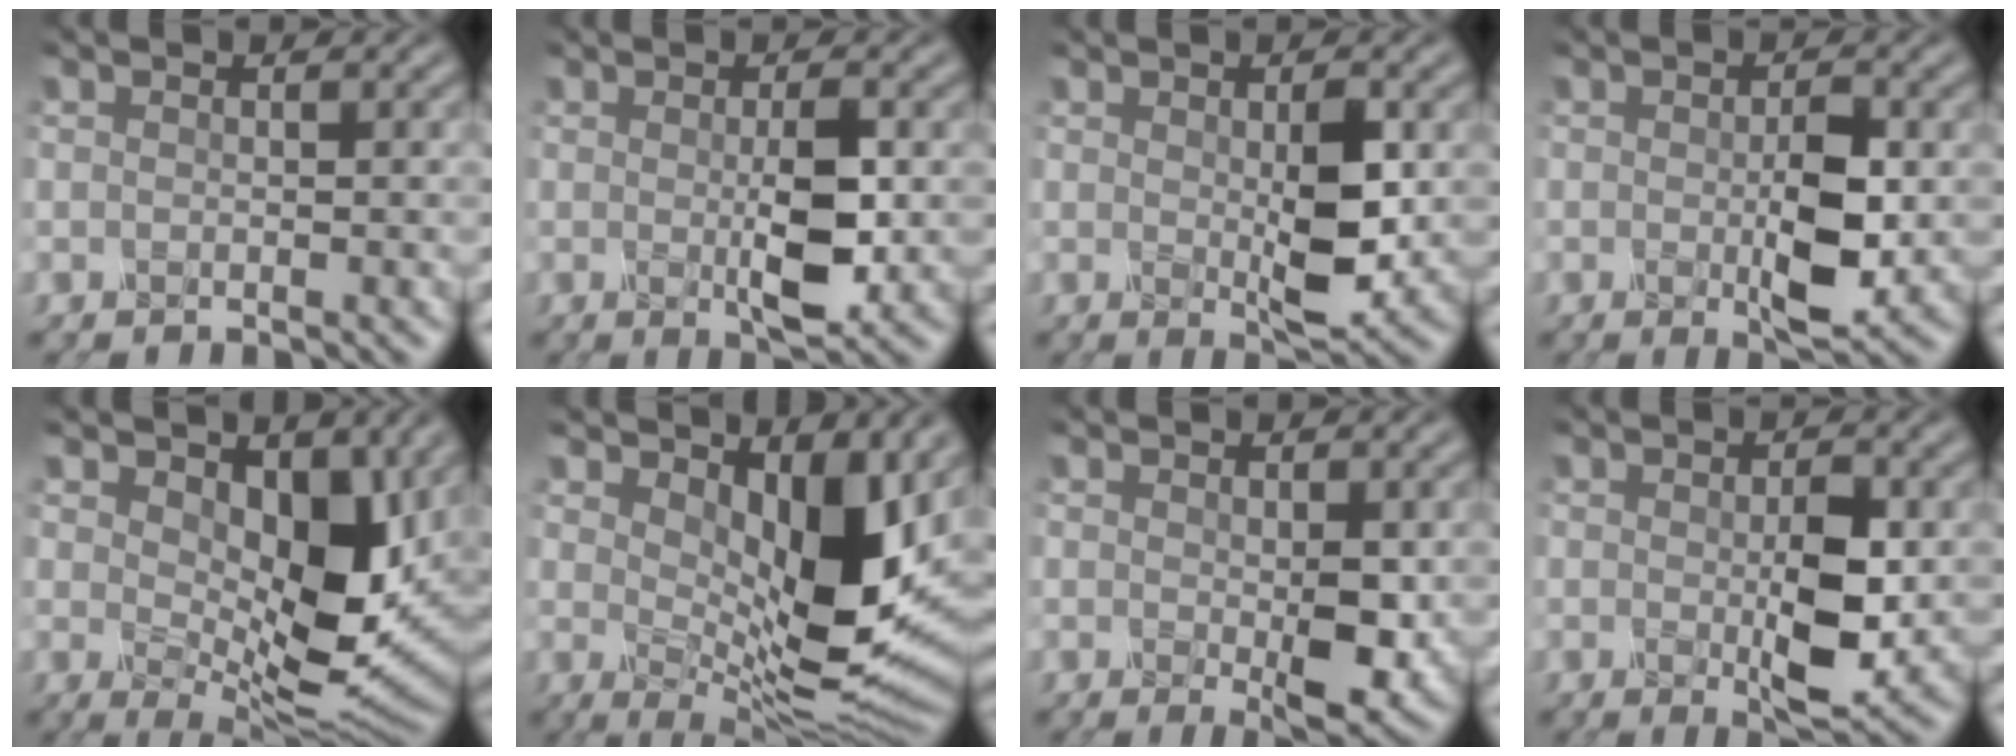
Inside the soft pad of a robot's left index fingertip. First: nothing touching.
{"total": 3.7, "force": [-0.2, 0.7, 3.6], "torque": [-0.085, -0.007, 0.004]}
{"total": 4.2, "force": [0.0, 1.2, 4.0], "torque": [-0.085, -0.010, 0.011]}
{"total": 4.3, "force": [-0.6, 1.2, 4.1], "torque": [-0.092, -0.009, -0.003]}
{"total": 8.9, "force": [1.7, 4.5, 7.4], "torque": [-0.134, -0.009, 0.038]}
{"total": 9.8, "force": [2.0, 4.3, 8.6], "torque": [-0.148, -0.018, 0.049]}
{"total": 3.9, "force": [-0.5, 1.4, 3.6], "torque": [-0.075, -0.010, 0.002]}
{"total": 4.8, "force": [-0.5, 1.5, 4.5], "torque": [-0.095, -0.009, 0.001]}